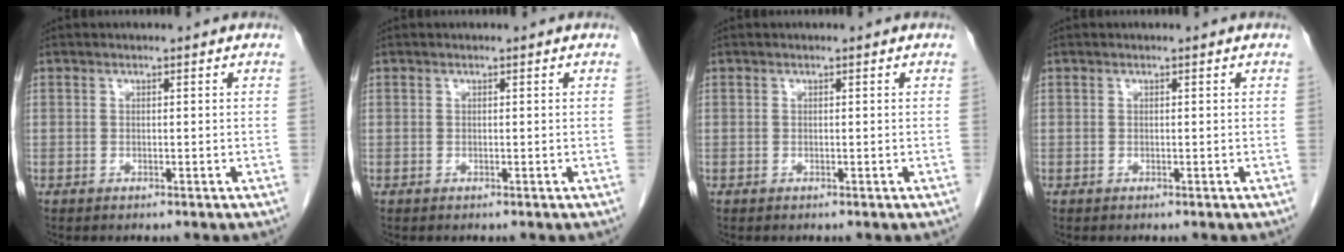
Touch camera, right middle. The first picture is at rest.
{"total": 0.0}
{"total": 0.0}
{"total": 0.0}